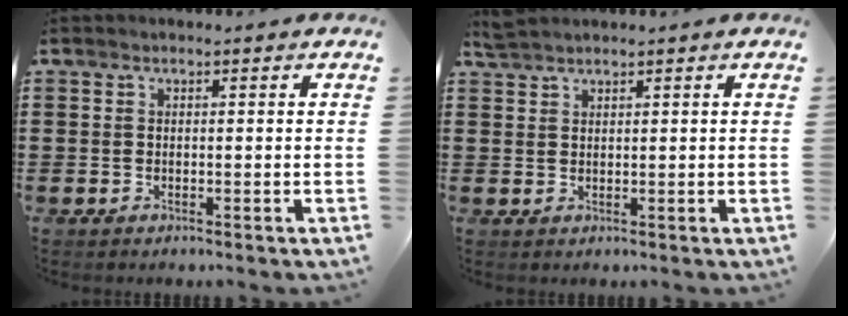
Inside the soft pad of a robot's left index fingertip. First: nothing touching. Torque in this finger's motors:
{"motor_torque": [0.04, 0.04, -0.01, 0.01]}